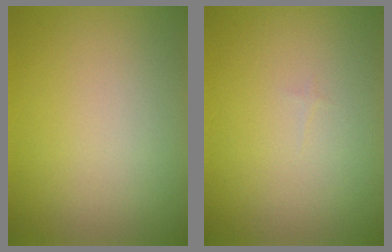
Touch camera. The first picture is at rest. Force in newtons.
{"total": 0.0}